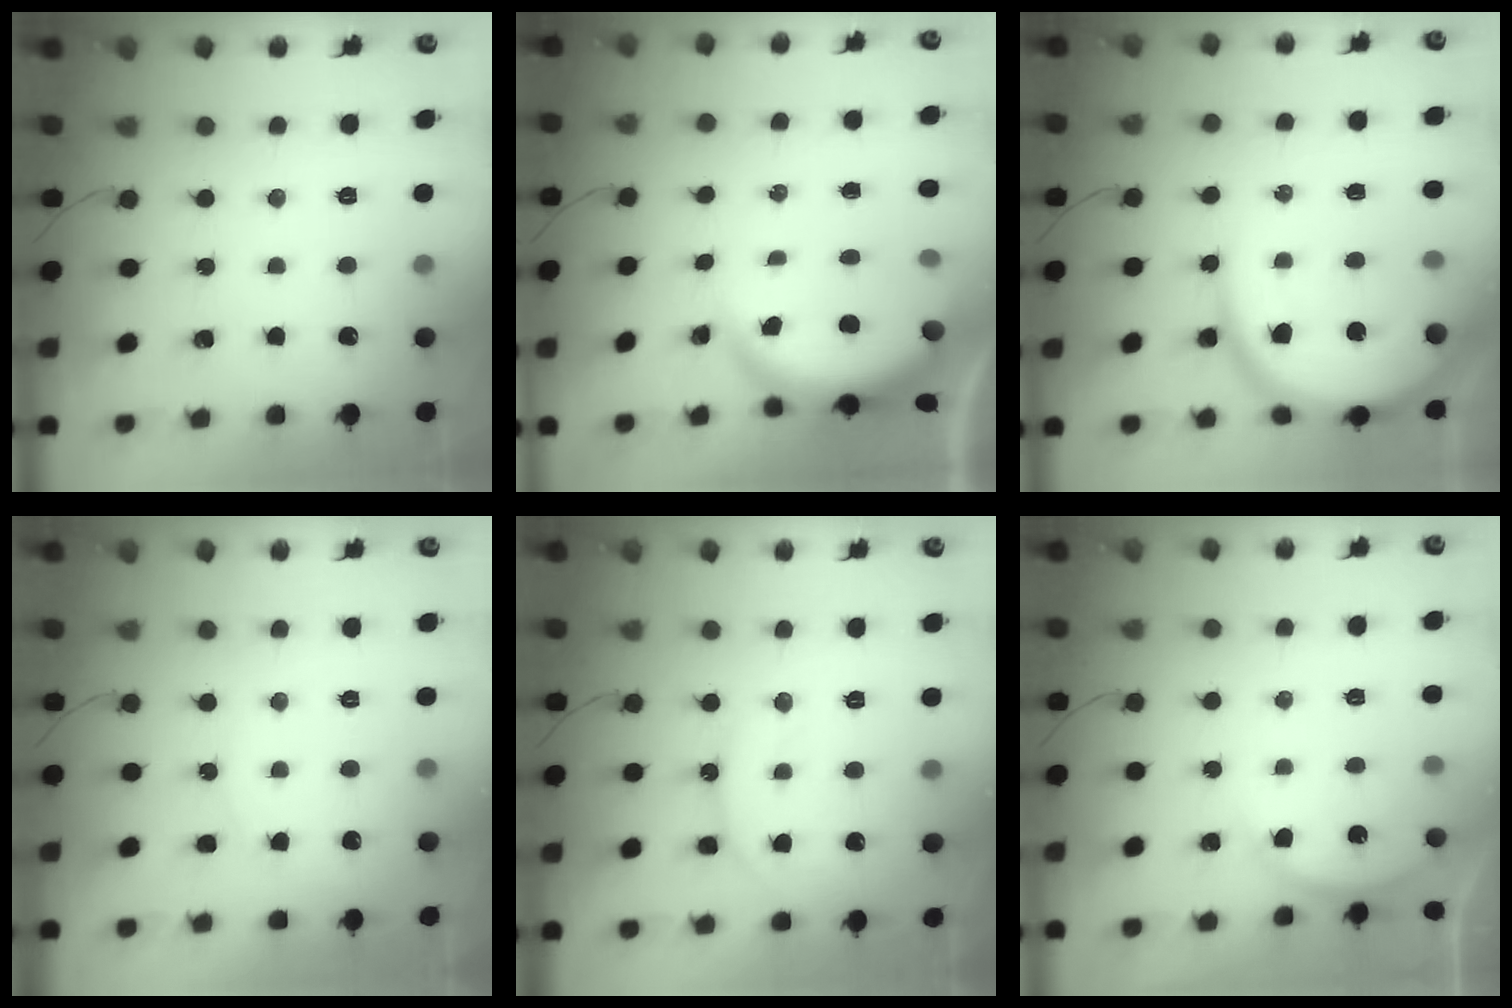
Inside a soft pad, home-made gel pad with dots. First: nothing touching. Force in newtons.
{"total": 3.7, "press": 3.7, "slide": 0.2}
{"total": 13.4, "press": 13.3, "slide": 1.3}
{"total": 5.6, "press": 5.6, "slide": 0.6}
{"total": 12.2, "press": 12.1, "slide": 1.2}
{"total": 2.9, "press": 2.9, "slide": 0.5}